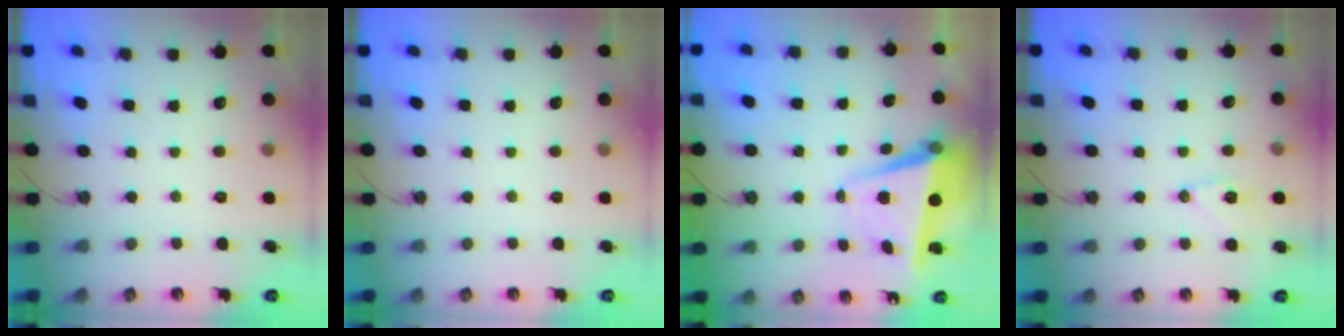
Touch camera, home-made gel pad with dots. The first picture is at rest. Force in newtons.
{"total": 0.0}
{"total": 5.9, "press": 5.8, "slide": 0.8}
{"total": 9.5, "press": 9.5, "slide": 0.7}